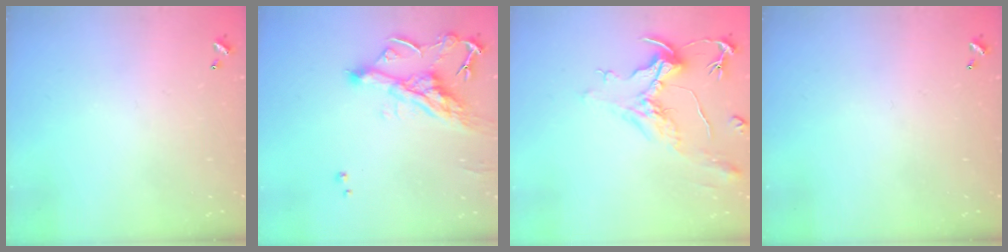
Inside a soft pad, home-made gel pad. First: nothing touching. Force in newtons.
{"total": 8.0, "press": 7.9, "slide": 1.2}
{"total": 2.2, "press": 1.7, "slide": 1.4}
{"total": 0.0}